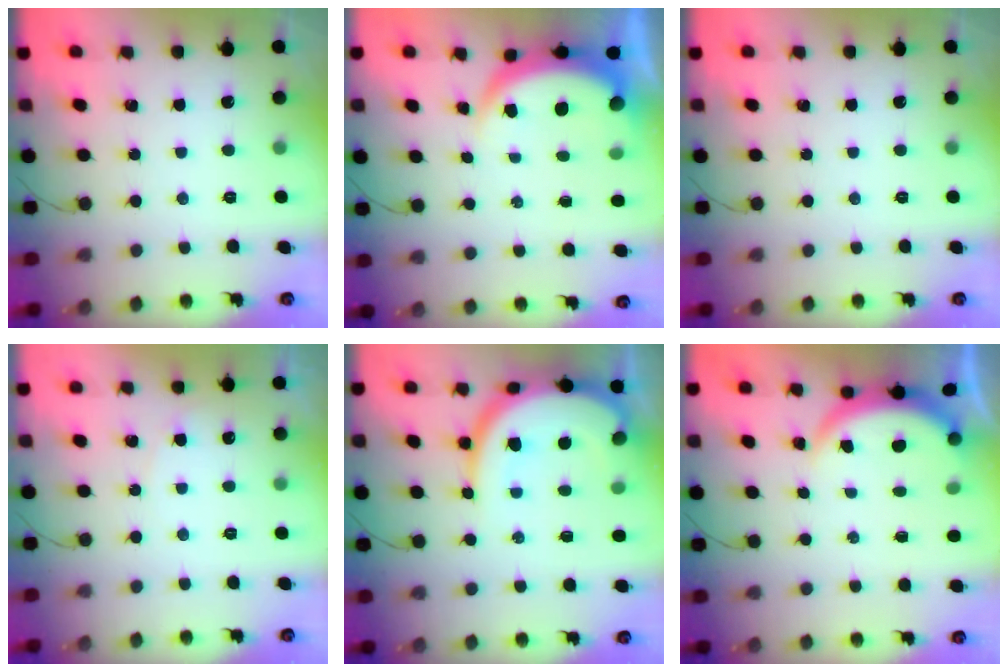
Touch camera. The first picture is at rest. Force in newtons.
{"total": 6.4, "press": 6.3, "slide": 1.0}
{"total": 0.0}
{"total": 2.7, "press": 2.7, "slide": 0.2}
{"total": 14.0, "press": 14.0, "slide": 1.4}
{"total": 3.9, "press": 3.9, "slide": 0.2}